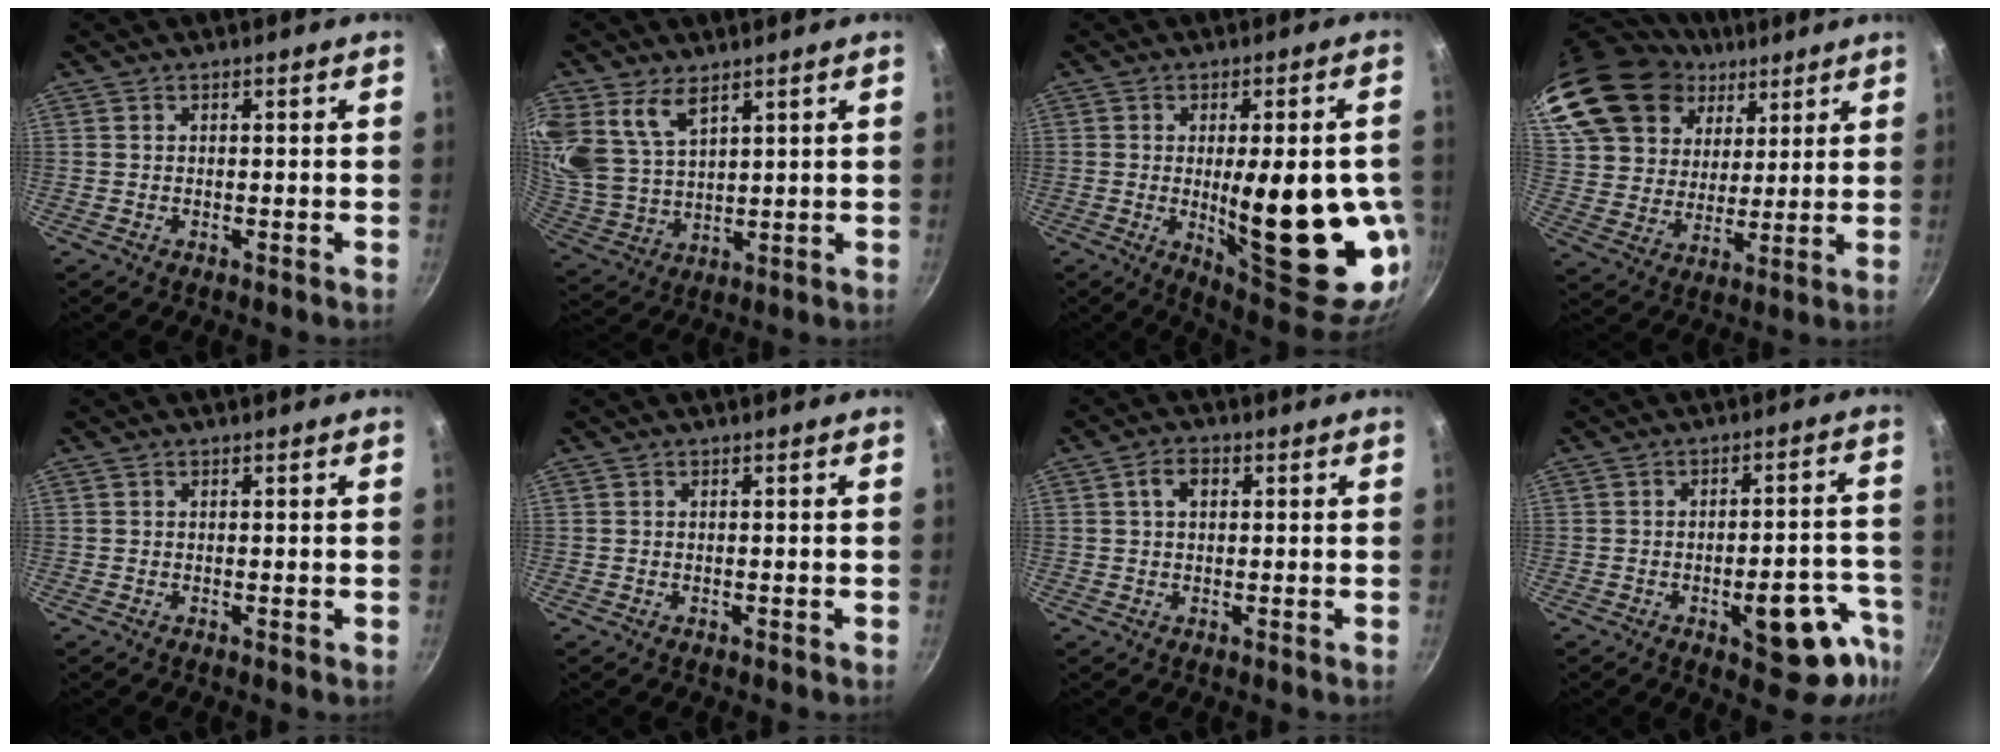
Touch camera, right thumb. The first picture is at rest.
{"total": 12.1, "force": [6.9, 7.0, 7.0], "torque": [-0.140, -0.030, 0.151]}
{"total": 24.2, "force": [-2.7, 8.1, 22.6], "torque": [-0.272, -0.019, -0.018]}
{"total": 25.3, "force": [13.9, 17.5, 11.8], "torque": [-0.242, 0.001, 0.266]}
{"total": 0.0}
{"total": 0.0}
{"total": 3.6, "force": [1.0, 2.5, 2.5], "torque": [-0.034, 0.008, 0.012]}
{"total": 14.2, "force": [-6.5, 6.2, 11.1], "torque": [-0.076, 0.040, -0.080]}